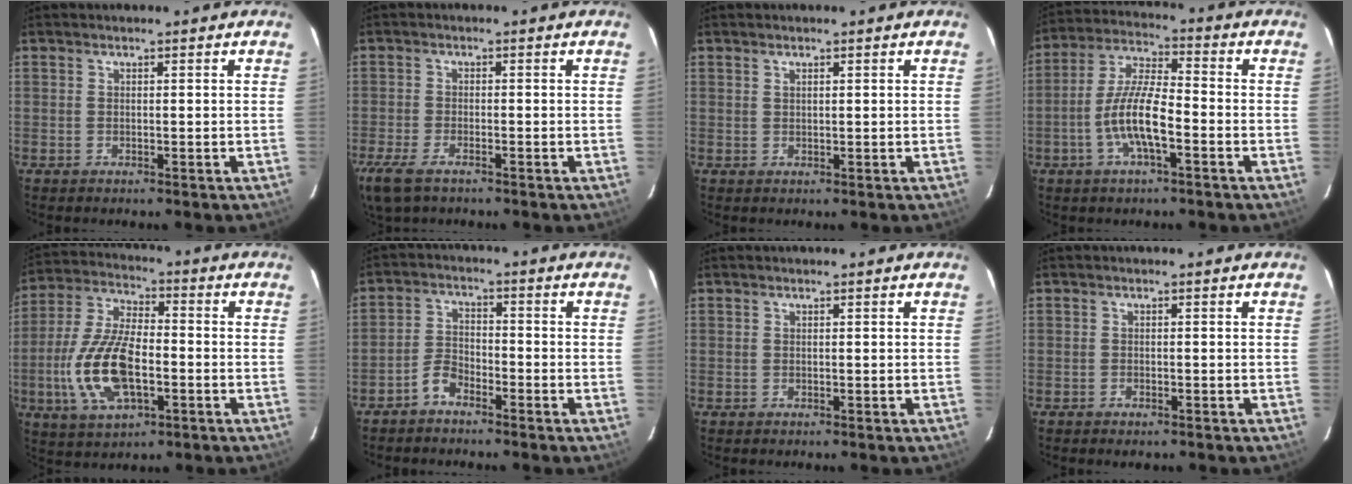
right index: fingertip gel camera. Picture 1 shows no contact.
{"total": 8.0, "force": [-5.4, 3.0, 5.1], "torque": [-0.130, -0.027, -0.106]}
{"total": 0.7, "force": [0.5, 0.3, 0.4], "torque": [-0.007, 0.001, 0.009]}
{"total": 10.0, "force": [-3.7, 2.5, 8.9], "torque": [-0.185, 0.002, -0.070]}
{"total": 15.7, "force": [-3.9, 7.1, 13.5], "torque": [-0.290, -0.002, -0.072]}
{"total": 4.1, "force": [-3.3, 1.7, 1.7], "torque": [-0.044, 0.013, -0.067]}
{"total": 0.0}
{"total": 1.3, "force": [-1.0, 0.6, 0.5], "torque": [-0.013, -0.001, -0.017]}